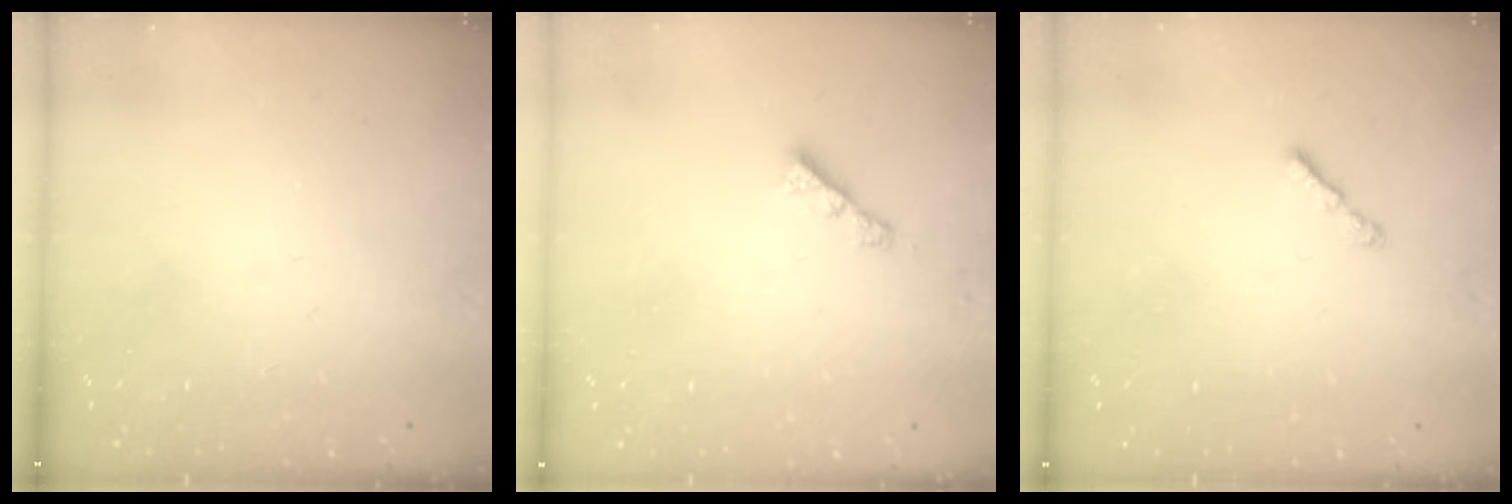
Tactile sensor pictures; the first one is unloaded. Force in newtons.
{"total": 2.4, "press": 2.4, "slide": 0.3}
{"total": 1.6, "press": 1.5, "slide": 0.5}